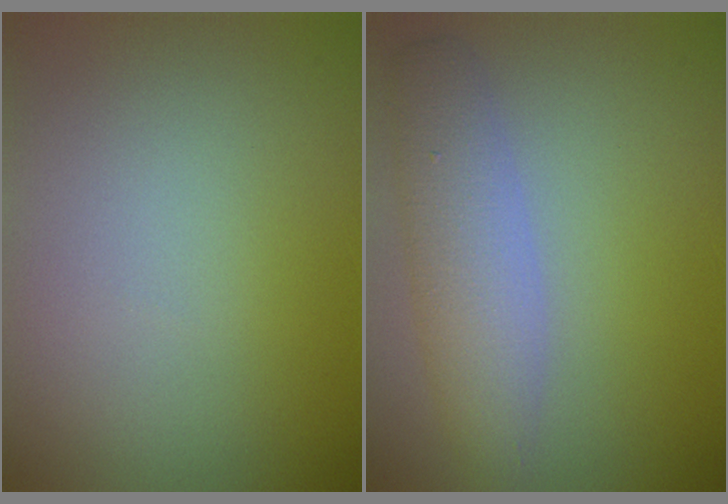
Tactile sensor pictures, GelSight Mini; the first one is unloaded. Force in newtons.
{"total": 4.1, "press": 4.1, "slide": 0.2}